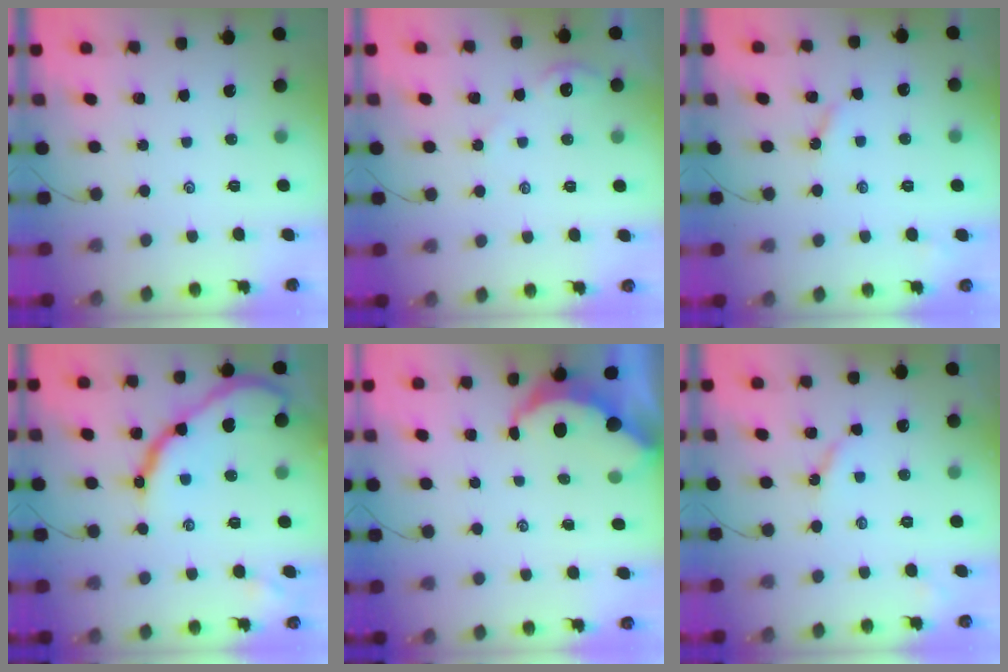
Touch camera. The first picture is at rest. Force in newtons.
{"total": 2.4, "press": 2.4, "slide": 0.4}
{"total": 3.5, "press": 3.4, "slide": 0.4}
{"total": 16.8, "press": 16.8, "slide": 1.4}
{"total": 3.6, "press": 3.6, "slide": 0.4}
{"total": 3.8, "press": 3.8, "slide": 0.3}